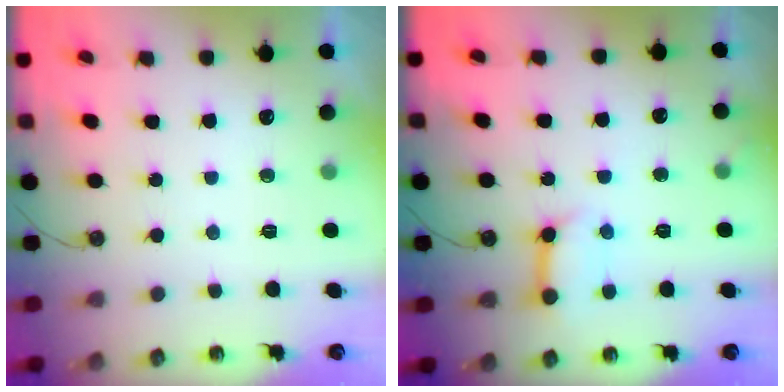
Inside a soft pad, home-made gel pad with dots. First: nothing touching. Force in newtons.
{"total": 10.7, "press": 10.6, "slide": 1.3}